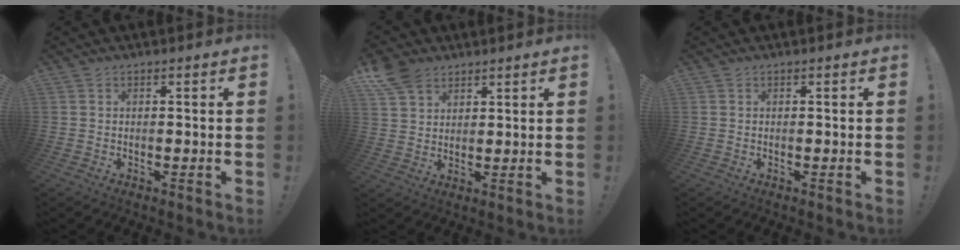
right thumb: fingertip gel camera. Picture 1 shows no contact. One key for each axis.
{"total": 8.1, "fx": 5.6, "fy": 5.1, "fz": 2.8, "tx": -0.051, "ty": -0.026, "tz": 0.110}
{"total": 0.0}